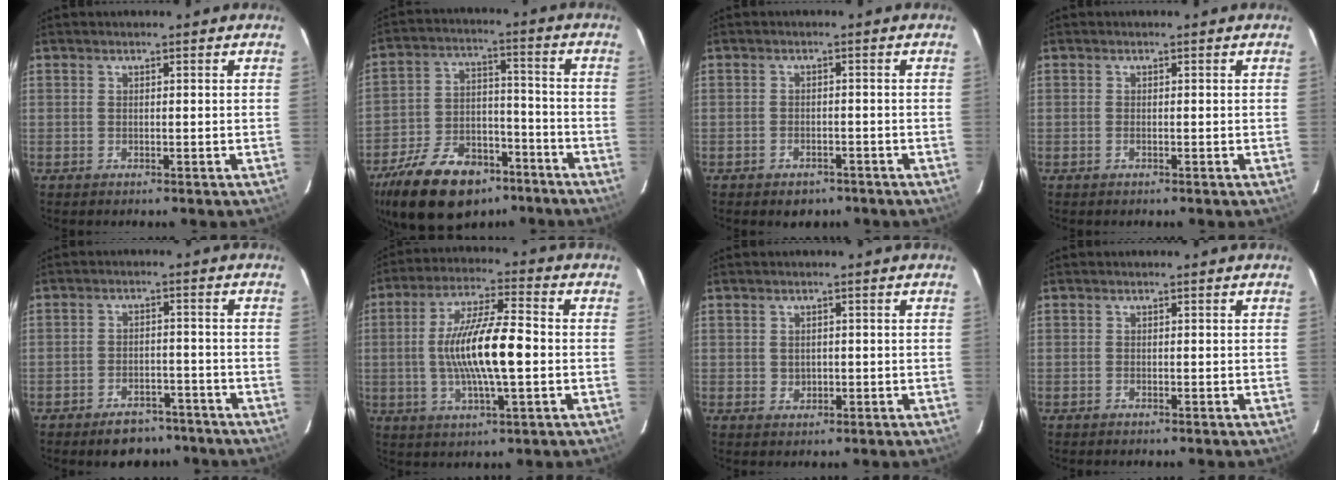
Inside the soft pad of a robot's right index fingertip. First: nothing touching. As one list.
[{"total": 20.7, "force": [-13.9, 11.2, 10.5], "torque": [-0.229, 0.009, -0.218]}, {"total": 4.0, "force": [-2.8, 2.5, 1.2], "torque": [-0.028, 0.004, -0.034]}, {"total": 0.0}, {"total": 8.4, "force": [-6.7, 4.3, 2.9], "torque": [-0.063, 0.020, -0.084]}, {"total": 13.9, "force": [-1.1, 2.6, 13.6], "torque": [-0.255, 0.004, -0.022]}, {"total": 1.0, "force": [0.1, 0.9, 0.3], "torque": [-0.001, 0.000, 0.003]}, {"total": 0.0}]